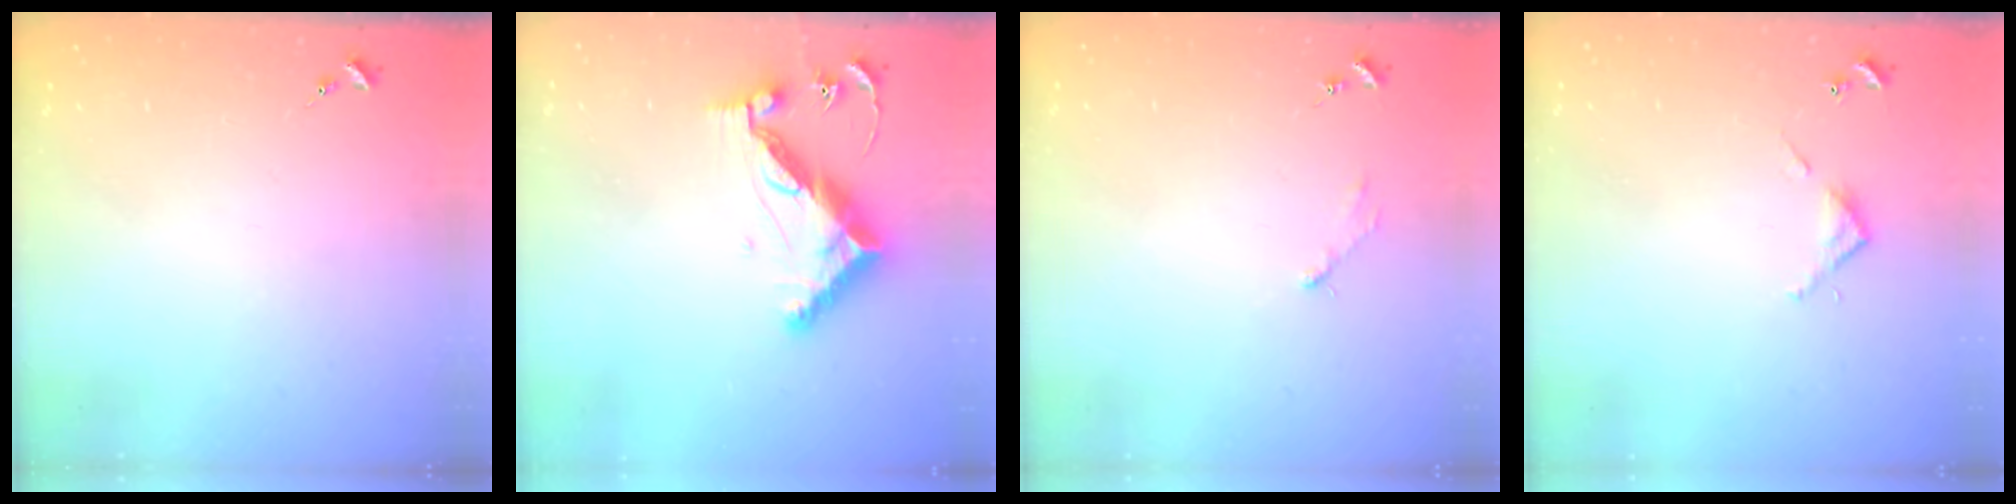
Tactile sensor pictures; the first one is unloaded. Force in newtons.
{"total": 13.0, "press": 13.0, "slide": 0.6}
{"total": 2.9, "press": 2.9, "slide": 0.4}
{"total": 3.2, "press": 3.2, "slide": 0.2}